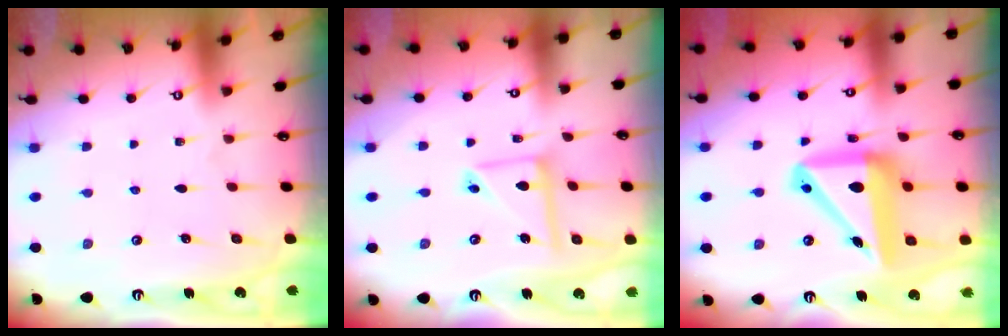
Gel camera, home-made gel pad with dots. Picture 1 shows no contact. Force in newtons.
{"total": 9.1, "press": 9.1, "slide": 0.9}
{"total": 16.4, "press": 16.2, "slide": 2.7}